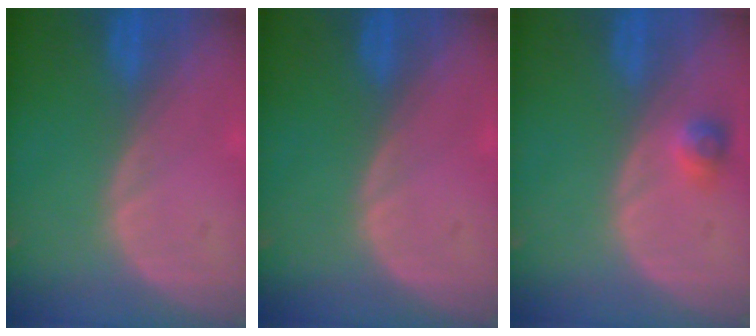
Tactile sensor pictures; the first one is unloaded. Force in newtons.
{"total": 0.0}
{"total": 2.2, "press": 2.2, "slide": 0.2}